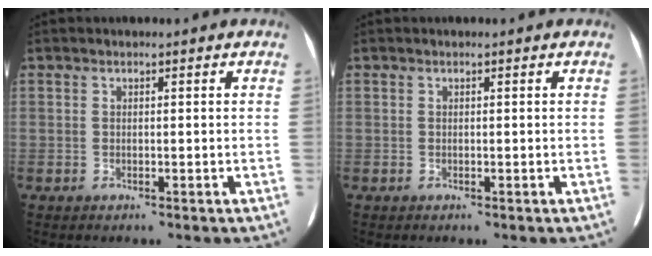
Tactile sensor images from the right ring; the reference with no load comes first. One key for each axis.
{"total": 0.0}